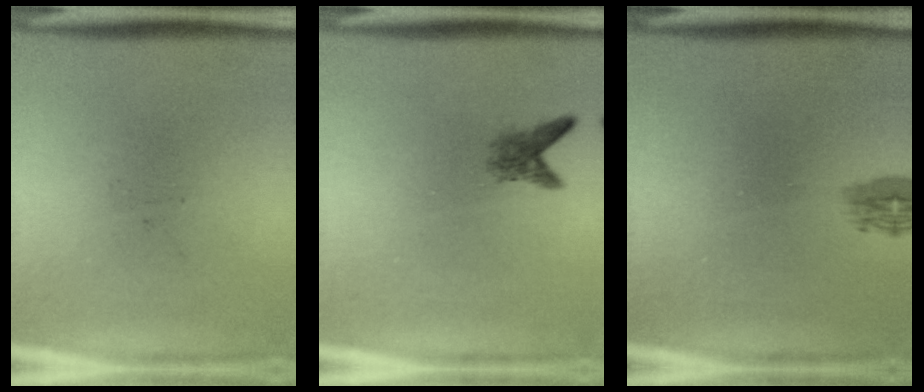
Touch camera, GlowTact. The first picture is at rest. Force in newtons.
{"total": 2.1}
{"total": 1.3}